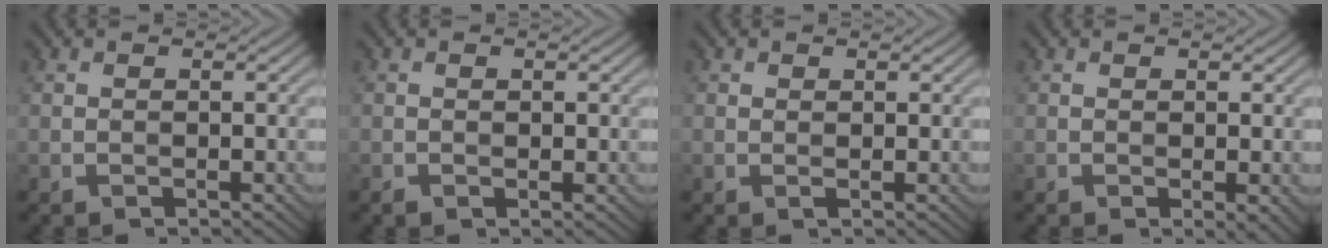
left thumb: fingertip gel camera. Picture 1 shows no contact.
{"total": 0.8, "force": [-0.1, 0.4, 0.6], "torque": [-0.014, -0.001, 0.000]}
{"total": 0.7, "force": [0.5, 0.3, 0.4], "torque": [-0.009, 0.001, 0.009]}
{"total": 1.4, "force": [-0.1, 0.5, 1.3], "torque": [-0.024, -0.002, -0.001]}